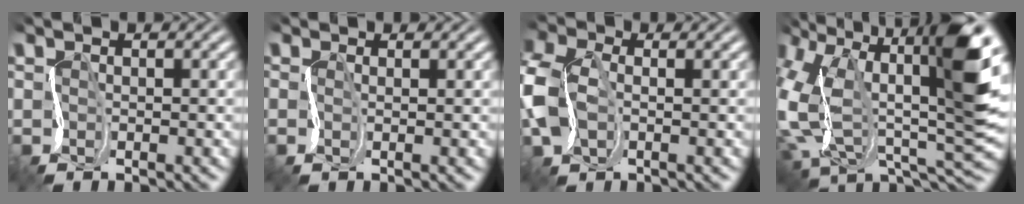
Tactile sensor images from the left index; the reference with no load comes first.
{"total": 0.7, "force": [0.4, 0.2, 0.6], "torque": [-0.011, 0.001, 0.006]}
{"total": 5.6, "force": [0.2, 3.7, 4.2], "torque": [-0.129, 0.004, -0.004]}
{"total": 12.5, "force": [2.0, 7.1, 10.1], "torque": [-0.218, 0.007, 0.032]}